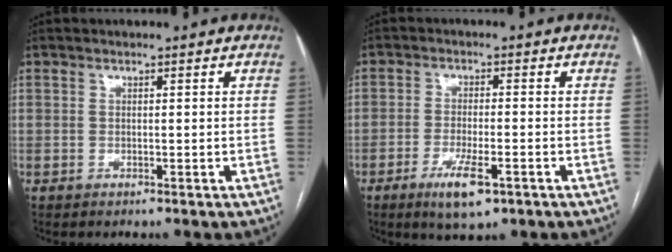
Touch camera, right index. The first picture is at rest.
{"total": 6.5, "force": [-3.4, 1.5, 5.3], "torque": [-0.098, -0.010, -0.052]}